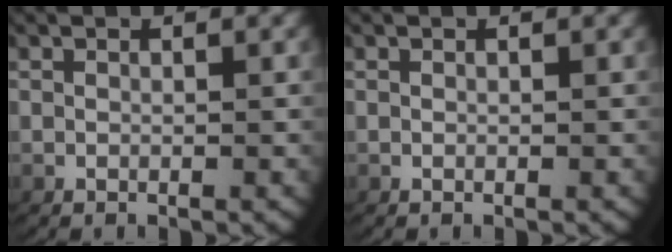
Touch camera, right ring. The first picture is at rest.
{"total": 0.0}